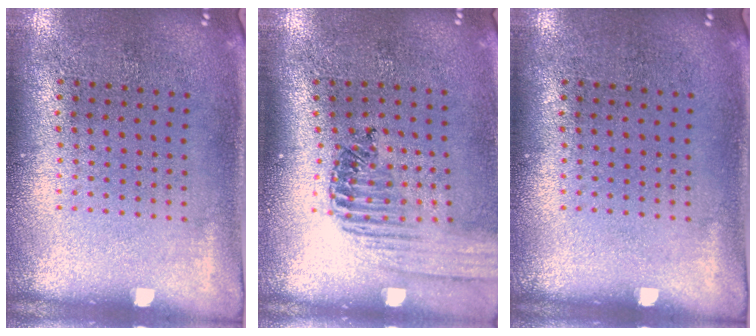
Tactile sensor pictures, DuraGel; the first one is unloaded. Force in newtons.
{"total": 1.4, "press": 1.4, "slide": 0.1}
{"total": 0.0}